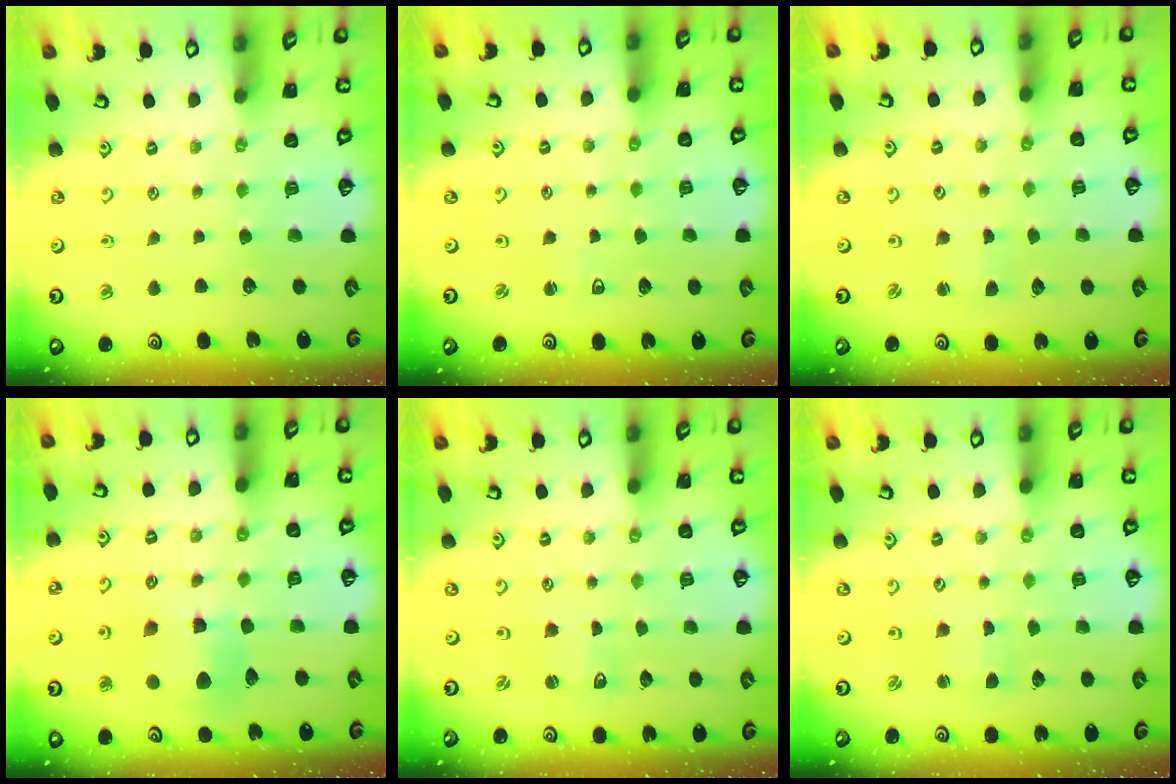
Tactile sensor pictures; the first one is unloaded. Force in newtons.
{"total": 2.2, "press": 2.1, "slide": 0.6}
{"total": 1.3, "press": 1.3, "slide": 0.0}
{"total": 9.2, "press": 9.1, "slide": 1.5}
{"total": 0.7, "press": 0.7, "slide": 0.1}
{"total": 1.2, "press": 1.2, "slide": 0.2}